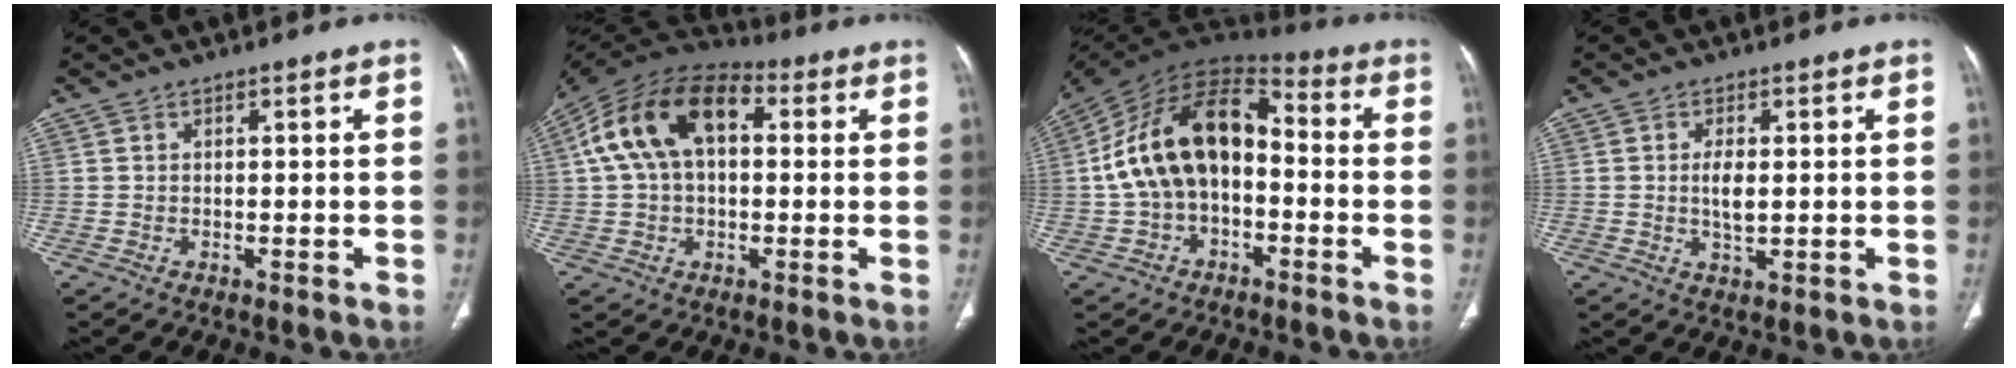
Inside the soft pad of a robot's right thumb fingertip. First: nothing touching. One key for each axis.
{"total": 16.4, "fx": 3.4, "fy": 10.0, "fz": 12.6, "tx": -0.223, "ty": 0.038, "tz": 0.051}
{"total": 17.4, "fx": -1.0, "fy": 10.8, "fz": 13.6, "tx": -0.232, "ty": 0.052, "tz": -0.027}
{"total": 3.6, "fx": 0.3, "fy": 1.4, "fz": 3.3, "tx": -0.065, "ty": -0.007, "tz": 0.009}